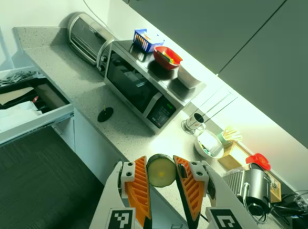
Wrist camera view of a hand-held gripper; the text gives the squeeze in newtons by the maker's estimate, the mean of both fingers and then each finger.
{"total": 8.8, "left": 9.0, "right": 8.6}